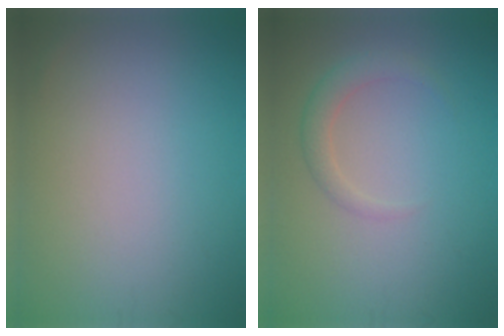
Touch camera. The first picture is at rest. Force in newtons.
{"total": 1.9, "press": 1.9, "slide": 0.2}